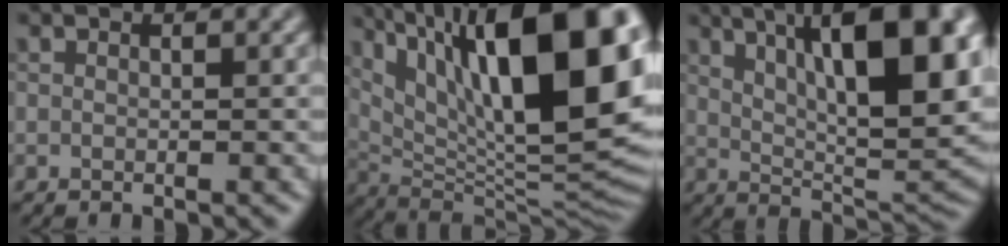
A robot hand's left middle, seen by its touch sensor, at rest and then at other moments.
{"total": 18.4, "force": [5.9, 7.7, 15.7], "torque": [-0.242, 0.028, 0.113]}
{"total": 13.7, "force": [5.0, 4.5, 12.0], "torque": [-0.164, 0.011, 0.091]}